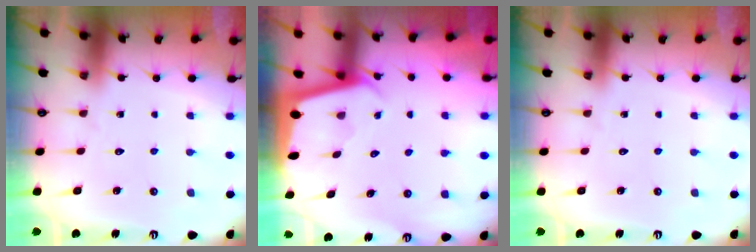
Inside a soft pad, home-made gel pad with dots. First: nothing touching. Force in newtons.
{"total": 1.9, "press": 1.9, "slide": 0.1}
{"total": 0.0}